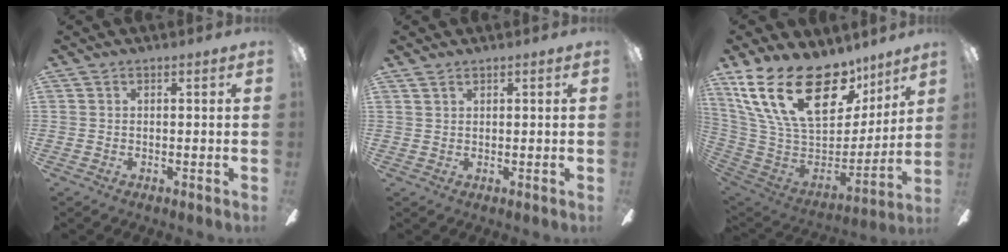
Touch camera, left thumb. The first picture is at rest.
{"total": 1.3, "force": [1.1, 0.6, 0.4], "torque": [-0.009, -0.001, 0.021]}
{"total": 28.6, "force": [15.3, 15.2, 18.8], "torque": [-0.353, -0.091, 0.286]}